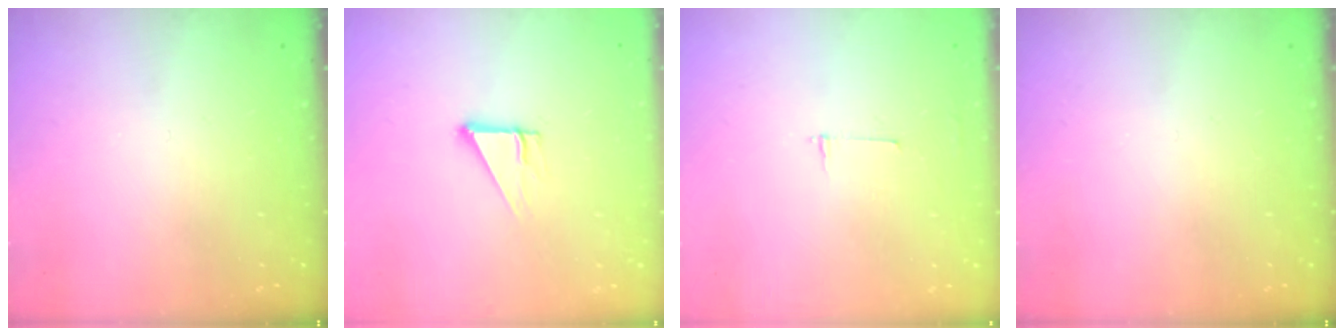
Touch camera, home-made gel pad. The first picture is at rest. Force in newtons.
{"total": 4.2, "press": 4.2, "slide": 0.3}
{"total": 2.7, "press": 2.7, "slide": 0.3}
{"total": 0.0}